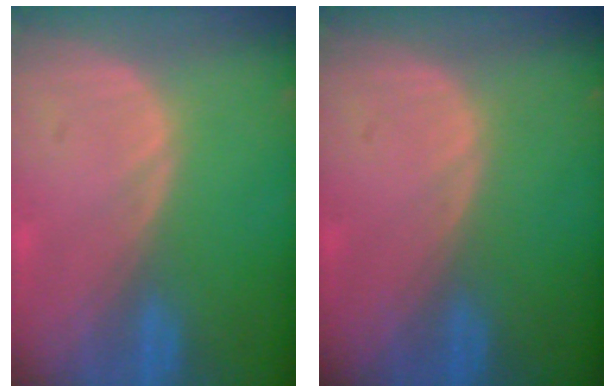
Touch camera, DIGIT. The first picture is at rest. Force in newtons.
{"total": 0.0}